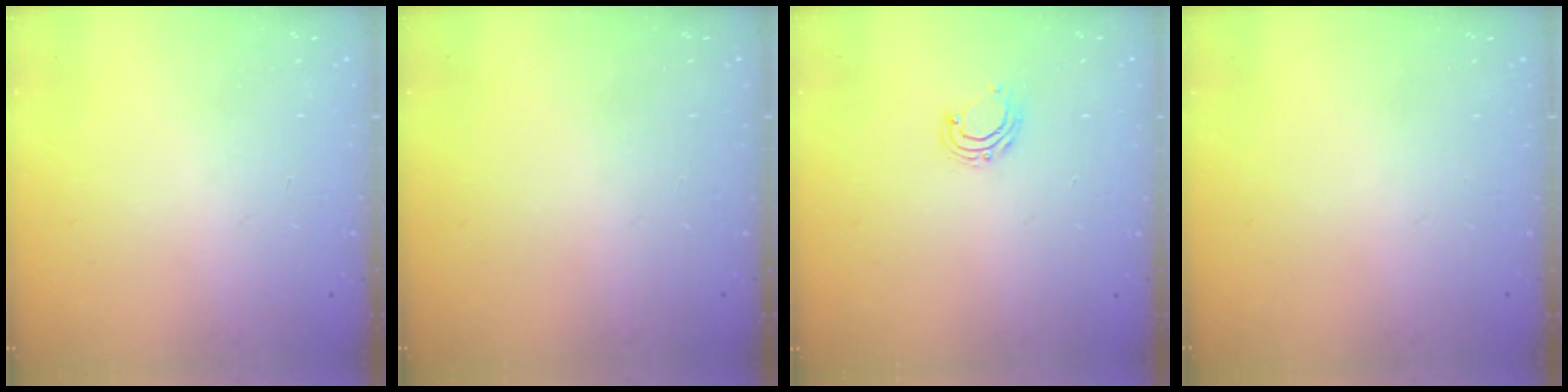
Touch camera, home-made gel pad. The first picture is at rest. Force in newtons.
{"total": 0.0}
{"total": 6.6, "press": 6.6, "slide": 0.7}
{"total": 0.0}